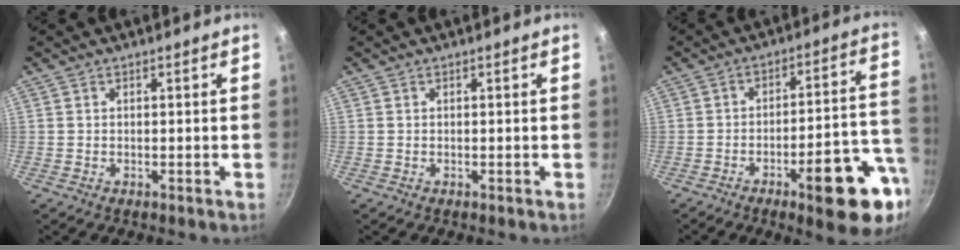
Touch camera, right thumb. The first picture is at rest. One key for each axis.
{"total": 0.0}
{"total": 17.0, "fx": -7.4, "fy": 4.3, "fz": 14.7, "tx": -0.159, "ty": 0.041, "tz": -0.100}